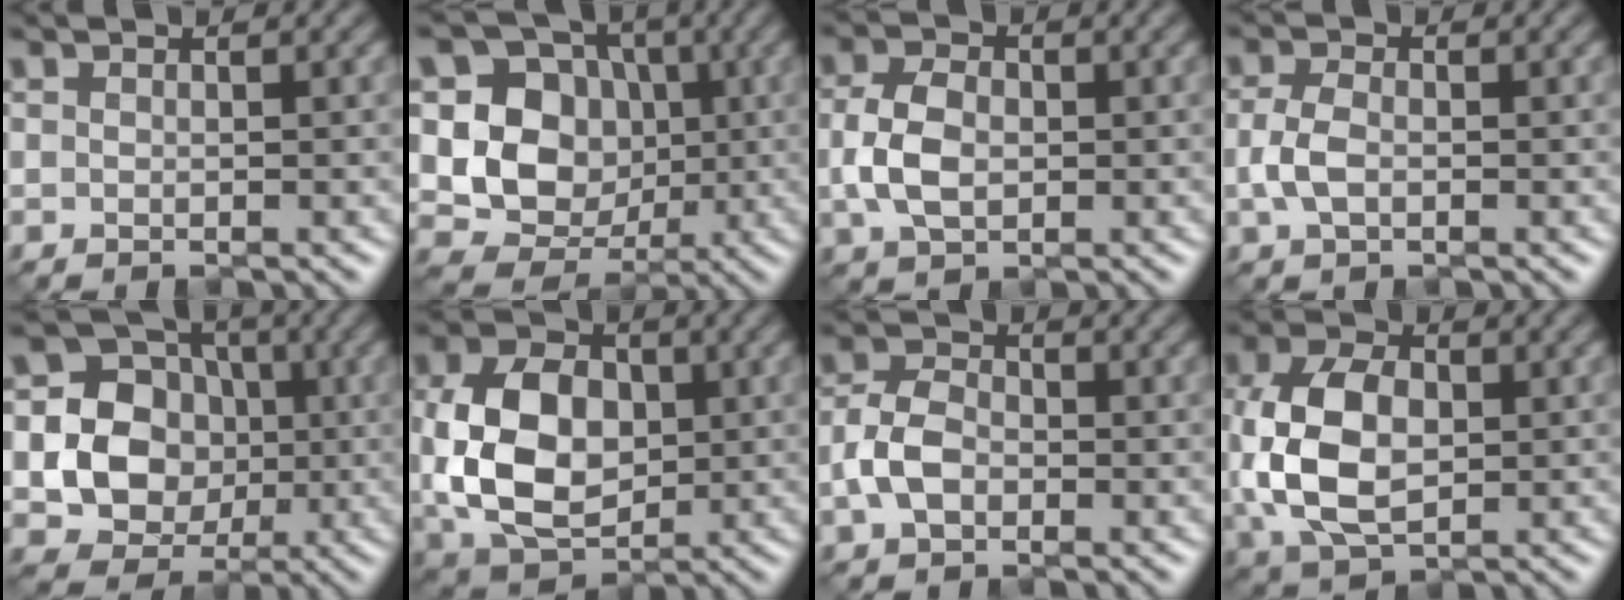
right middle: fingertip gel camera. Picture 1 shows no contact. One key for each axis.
{"total": 8.3, "fx": 0.3, "fy": 7.4, "fz": 3.8, "tx": -0.061, "ty": -0.006, "tz": -0.004}
{"total": 4.2, "fx": -0.5, "fy": 3.0, "fz": 2.9, "tx": -0.066, "ty": 0.000, "tz": -0.012}
{"total": 2.4, "fx": -0.7, "fy": 1.5, "fz": 1.8, "tx": -0.043, "ty": -0.001, "tz": -0.015}
{"total": 9.0, "fx": -0.5, "fy": 8.4, "fz": 3.1, "tx": -0.058, "ty": 0.002, "tz": -0.024}
{"total": 9.4, "fx": -0.2, "fy": 6.7, "fz": 6.5, "tx": -0.143, "ty": -0.003, "tz": -0.006}
{"total": 3.4, "fx": -1.2, "fy": 2.3, "fz": 2.2, "tx": -0.046, "ty": 0.005, "tz": -0.031}
{"total": 8.5, "fx": -0.2, "fy": 5.8, "fz": 6.3, "tx": -0.148, "ty": -0.003, "tz": -0.001}